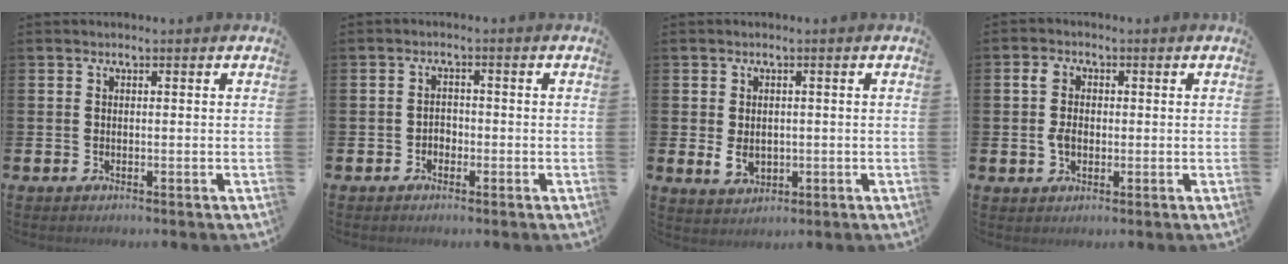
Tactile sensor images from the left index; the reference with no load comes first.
{"total": 1.6, "force": [-1.1, 1.2, 0.3], "torque": [-0.002, -0.001, -0.025]}
{"total": 2.7, "force": [0.1, 1.9, 1.9], "torque": [-0.023, -0.002, -0.002]}
{"total": 3.9, "force": [0.3, 2.8, 2.8], "torque": [-0.046, 0.008, 0.000]}